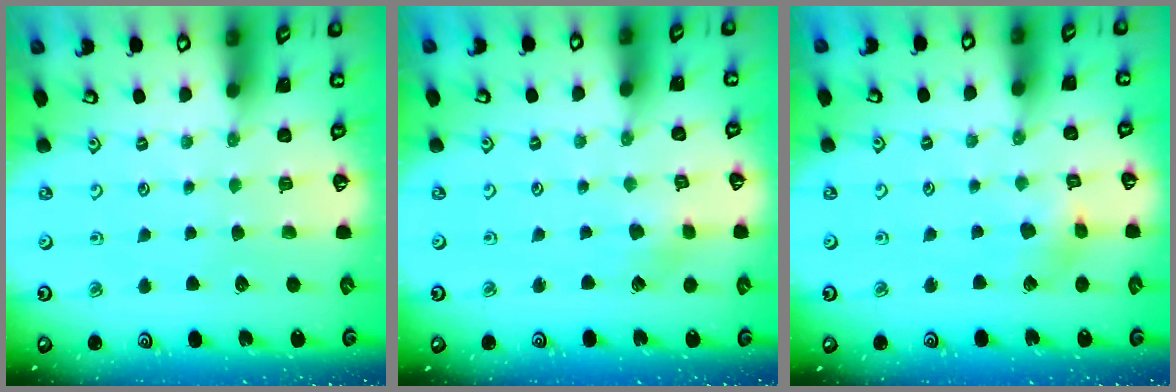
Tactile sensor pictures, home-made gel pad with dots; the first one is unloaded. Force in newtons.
{"total": 2.8, "press": 2.8, "slide": 0.6}
{"total": 4.8, "press": 4.7, "slide": 0.6}